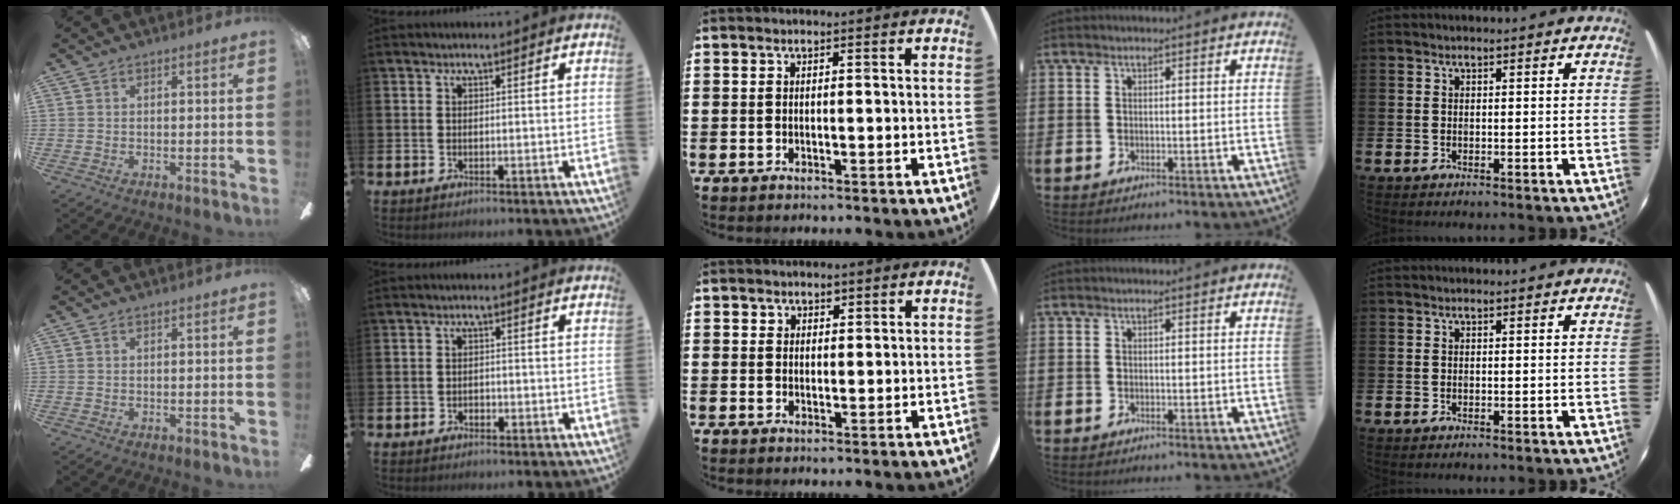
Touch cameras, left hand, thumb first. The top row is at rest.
{"index": {"total": 0.9, "force": [-0.6, 0.7, 0.0], "torque": [-0.002, 0.003, -0.013]}, "middle": {"total": 1.5, "force": [1.1, 0.9, 0.1], "torque": [0.013, -0.004, 0.019]}}